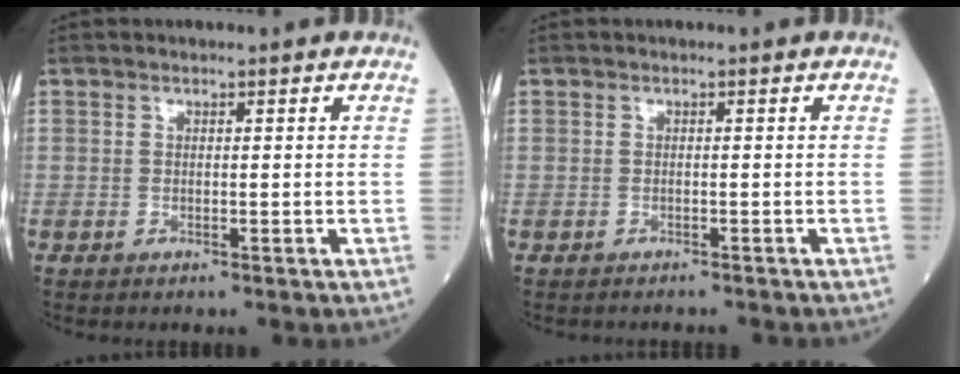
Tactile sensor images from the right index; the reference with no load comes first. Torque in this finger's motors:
{"motor_torque": [-1.14, 0.60, -1.05, -0.21]}